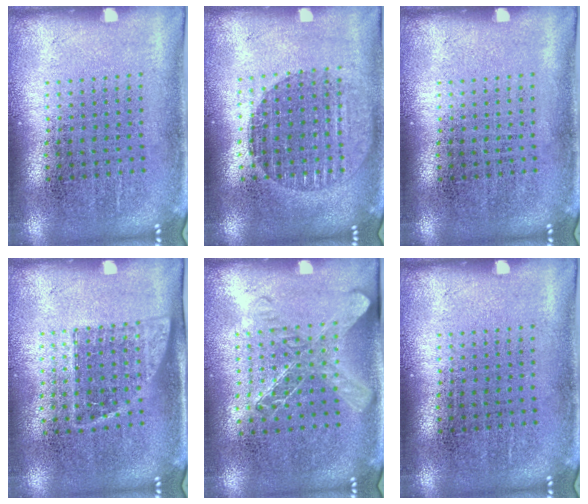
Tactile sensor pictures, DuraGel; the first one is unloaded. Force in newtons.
{"total": 1.5, "press": 1.3, "slide": 0.7}
{"total": 0.0}
{"total": 1.3, "press": 1.1, "slide": 0.7}
{"total": 1.5, "press": 1.3, "slide": 0.6}
{"total": 0.0}